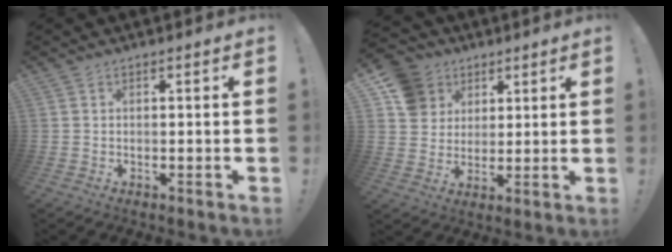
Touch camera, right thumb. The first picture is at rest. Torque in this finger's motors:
{"motor_torque": [-0.76, 0.68, 0.62, 0.39, 0.22]}